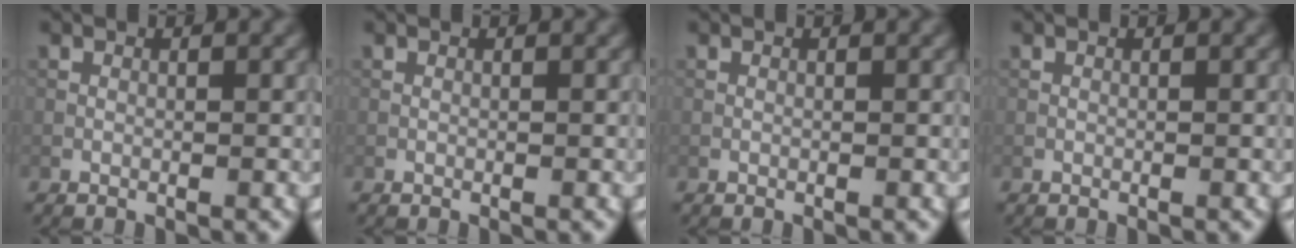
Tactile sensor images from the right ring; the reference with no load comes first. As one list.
[{"total": 0.0}, {"total": 0.0}, {"total": 0.0}]